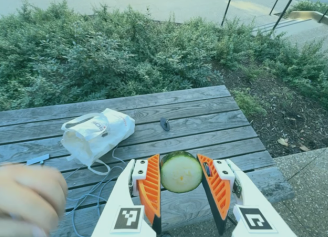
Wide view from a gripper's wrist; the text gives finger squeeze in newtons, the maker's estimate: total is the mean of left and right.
{"total": 9.6, "left": 9.2, "right": 9.9}